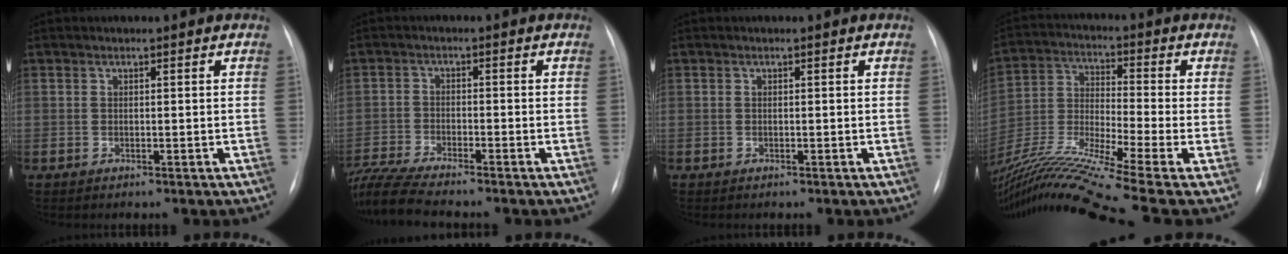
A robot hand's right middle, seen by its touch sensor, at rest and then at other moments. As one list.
[{"total": 9.6, "force": [-8.7, -0.2, 4.1], "torque": [-0.089, -0.018, -0.157]}, {"total": 0.0}, {"total": 19.2, "force": [-14.8, -1.6, 12.2], "torque": [-0.270, -0.023, -0.274]}]